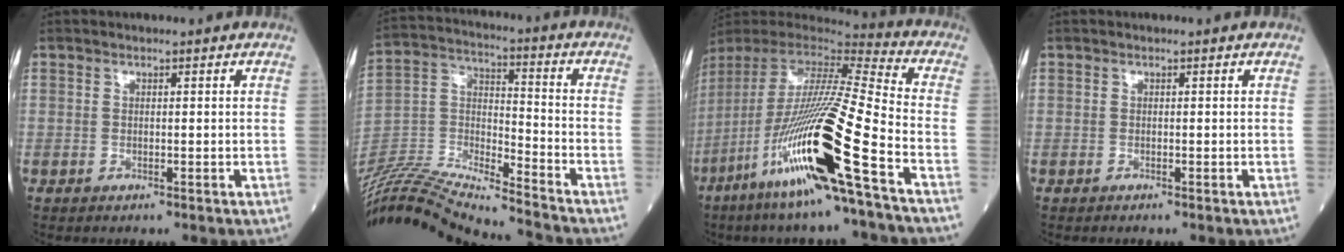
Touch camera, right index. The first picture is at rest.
{"total": 24.0, "force": [-22.4, 0.8, 8.6], "torque": [-0.199, -0.019, -0.387]}
{"total": 23.4, "force": [-10.2, -0.3, 21.0], "torque": [-0.428, -0.058, -0.200]}
{"total": 0.5, "force": [-0.5, 0.0, 0.2], "torque": [0.002, 0.000, -0.010]}